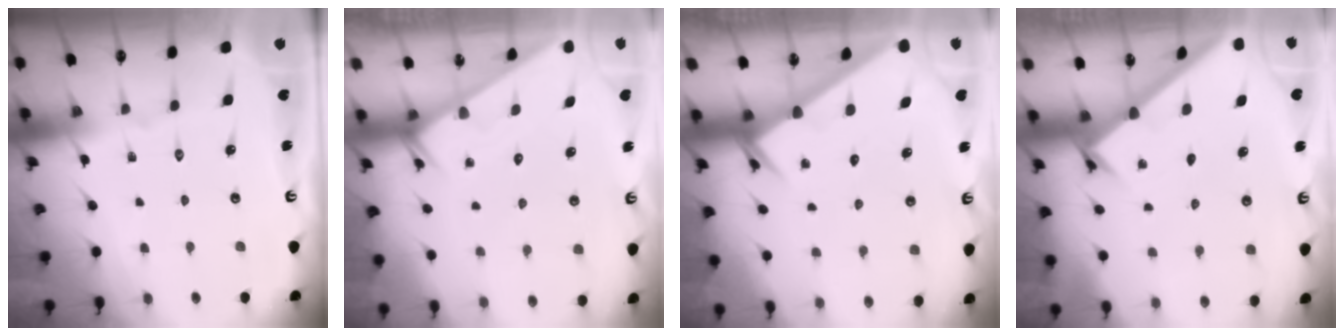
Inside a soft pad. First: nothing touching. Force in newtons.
{"total": 2.0, "press": 2.0, "slide": 0.0}
{"total": 2.5, "press": 2.5, "slide": 0.1}
{"total": 1.8, "press": 1.8, "slide": 0.1}